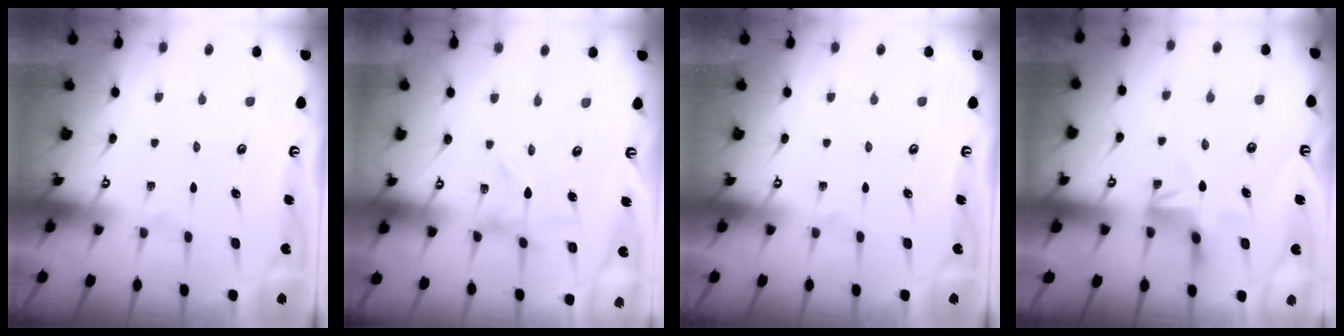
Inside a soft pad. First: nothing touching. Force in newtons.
{"total": 0.0}
{"total": 0.0}
{"total": 4.6, "press": 4.6, "slide": 0.5}